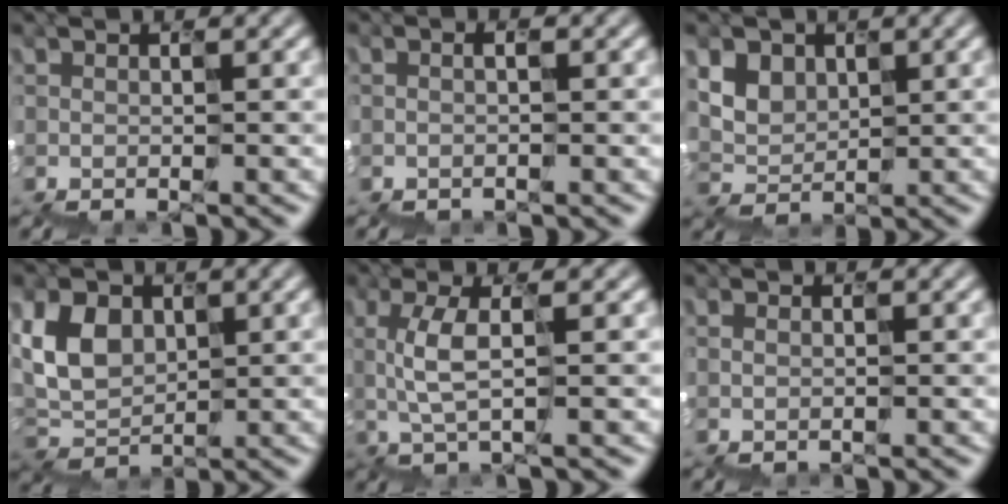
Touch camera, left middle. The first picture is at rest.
{"total": 0.9, "force": [-0.4, -0.3, -0.7], "torque": [0.000, -0.006, -0.006]}
{"total": 3.0, "force": [2.1, 1.5, -1.5], "torque": [-0.005, 0.006, 0.033]}
{"total": 2.8, "force": [1.4, 2.4, 0.2], "torque": [-0.039, 0.007, 0.019]}
{"total": 0.9, "force": [0.2, 0.2, 0.9], "torque": [-0.046, 0.000, 0.001]}
{"total": 1.1, "force": [-0.1, -0.4, -1.0], "torque": [0.005, -0.001, 0.000]}